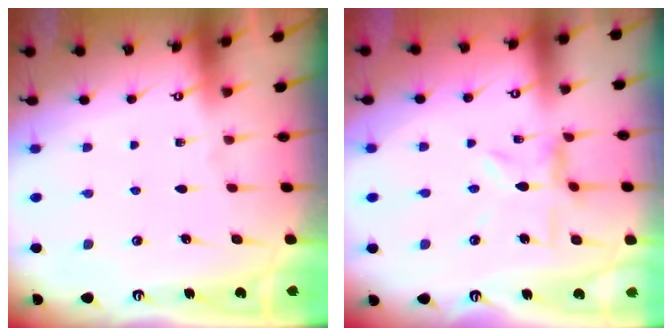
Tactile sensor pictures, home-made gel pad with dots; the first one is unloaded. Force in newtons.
{"total": 5.8, "press": 5.7, "slide": 0.6}